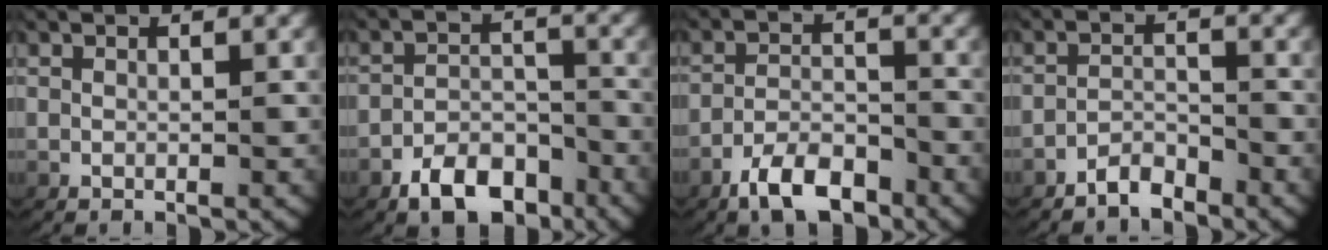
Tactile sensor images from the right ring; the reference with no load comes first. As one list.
[{"total": 5.4, "force": [-4.2, 2.8, 1.9], "torque": [-0.017, -0.006, -0.075]}, {"total": 5.2, "force": [-4.1, 2.2, 2.4], "torque": [-0.033, -0.007, -0.071]}, {"total": 2.9, "force": [-2.7, 1.0, 0.5], "torque": [-0.006, -0.004, -0.052]}]